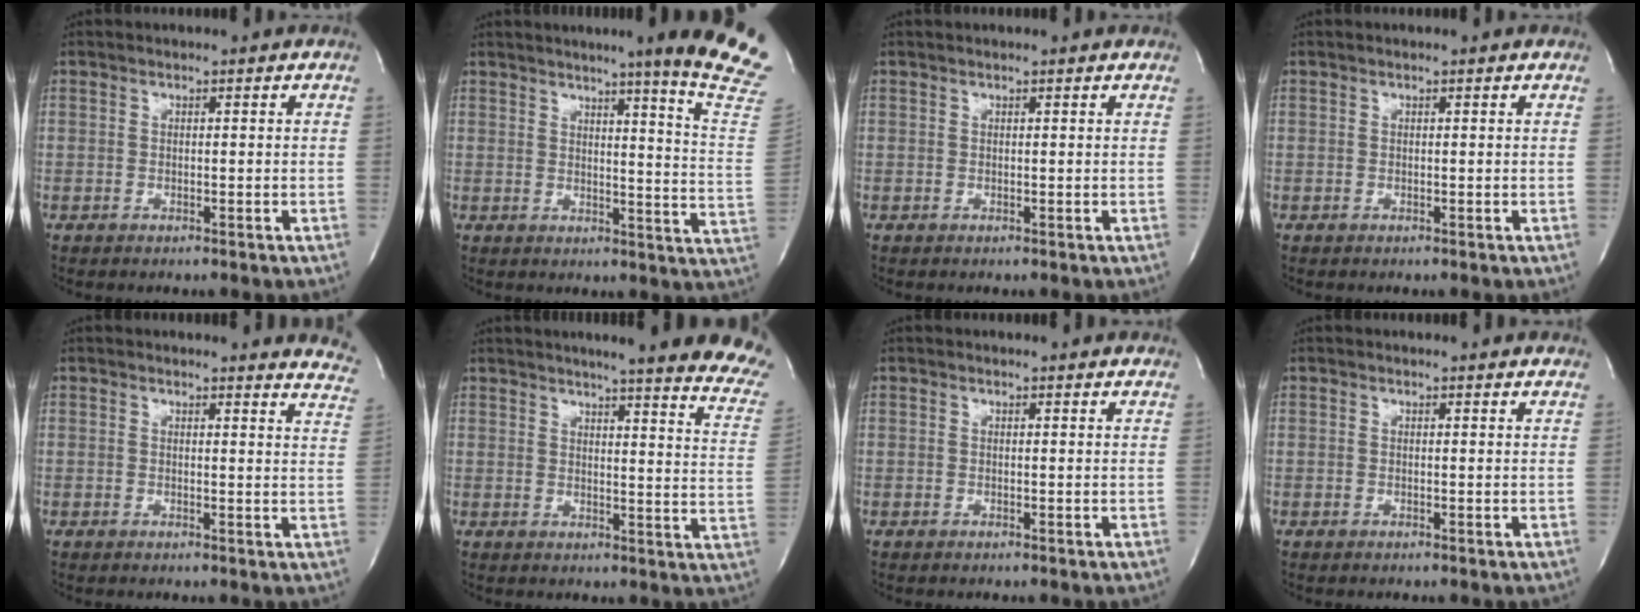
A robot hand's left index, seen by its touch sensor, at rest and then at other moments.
{"total": 15.2, "force": [12.0, -2.2, 9.2], "torque": [-0.115, -0.087, 0.127]}
{"total": 2.1, "force": [2.0, 0.3, 0.6], "torque": [-0.013, 0.023, 0.018]}
{"total": 0.6, "force": [0.6, 0.1, 0.2], "torque": [-0.008, 0.011, 0.005]}
{"total": 9.1, "force": [9.0, 1.2, 0.8], "torque": [0.023, -0.068, 0.056]}
{"total": 23.0, "force": [19.7, 1.4, 11.8], "torque": [-0.145, -0.069, 0.218]}
{"total": 2.7, "force": [2.6, 0.5, 0.4], "torque": [-0.014, 0.005, 0.021]}
{"total": 3.4, "force": [3.3, 0.6, 0.6], "torque": [-0.016, 0.003, 0.026]}